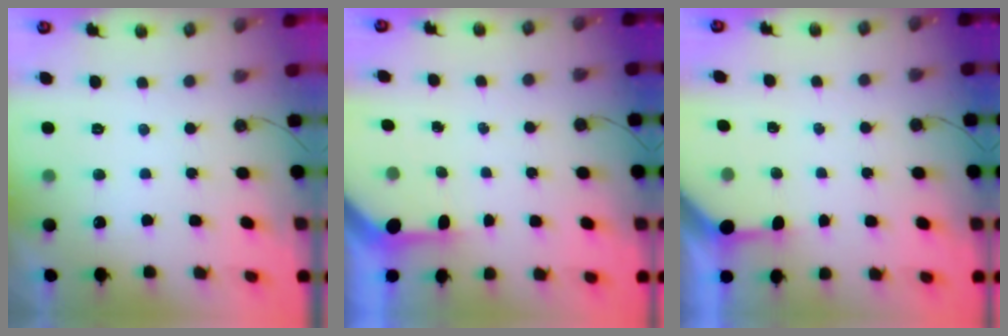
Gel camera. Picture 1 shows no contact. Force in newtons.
{"total": 2.9, "press": 2.9, "slide": 0.2}
{"total": 2.8, "press": 2.8, "slide": 0.2}